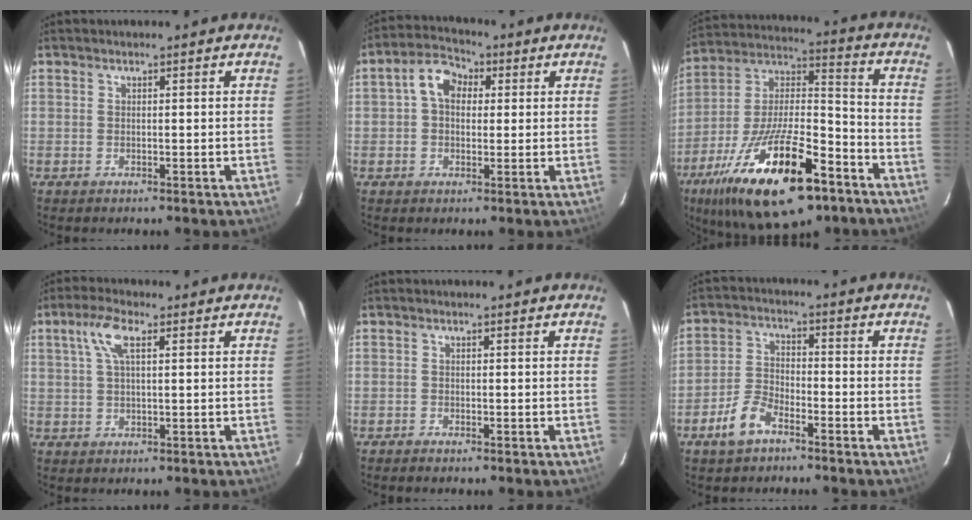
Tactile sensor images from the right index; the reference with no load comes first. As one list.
[{"total": 6.4, "force": [1.1, 4.8, 4.0], "torque": [-0.079, 0.029, 0.015]}, {"total": 26.9, "force": [-15.2, 10.0, 19.8], "torque": [-0.369, -0.021, -0.246]}, {"total": 5.4, "force": [2.1, 1.9, 4.6], "torque": [-0.094, 0.013, 0.041]}, {"total": 0.8, "force": [-0.7, 0.1, 0.1], "torque": [-0.008, -0.002, -0.013]}, {"total": 6.6, "force": [-4.6, 2.8, 3.9], "torque": [-0.092, 0.007, -0.090]}]